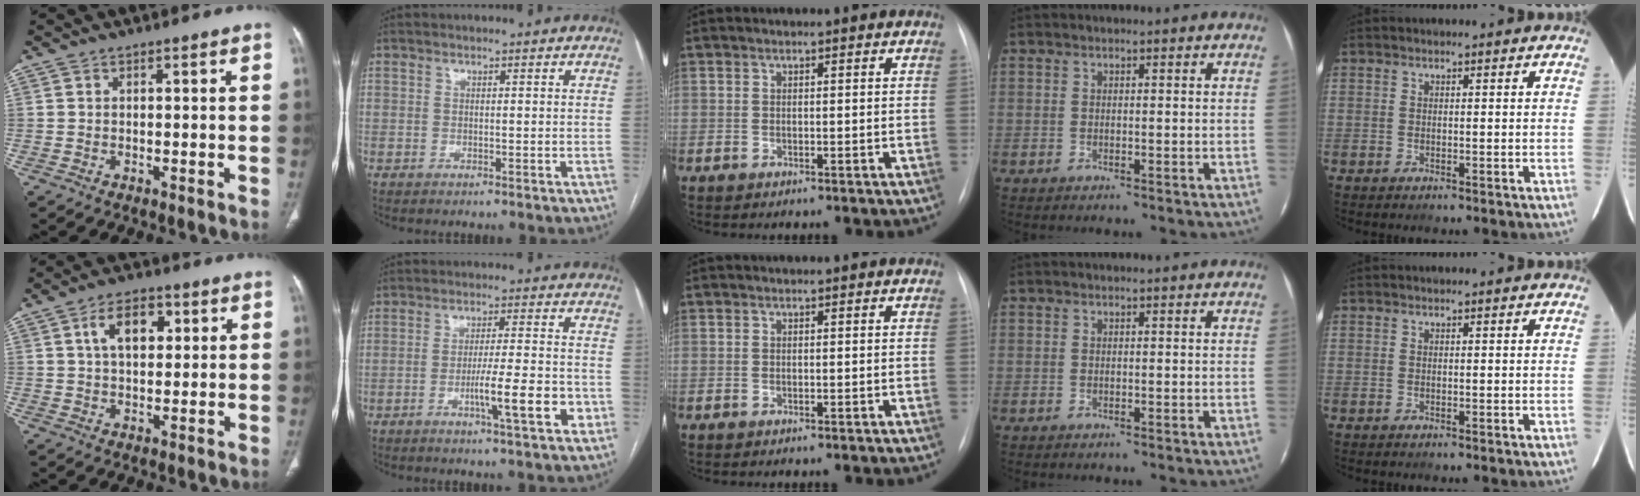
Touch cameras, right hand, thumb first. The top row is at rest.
{"thumb": {"total": 7.9, "force": [2.4, 4.6, 5.9], "torque": [-0.083, 0.005, 0.038]}, "index": {"total": 7.6, "force": [-2.8, 0.4, 7.0], "torque": [-0.110, -0.005, -0.044]}}